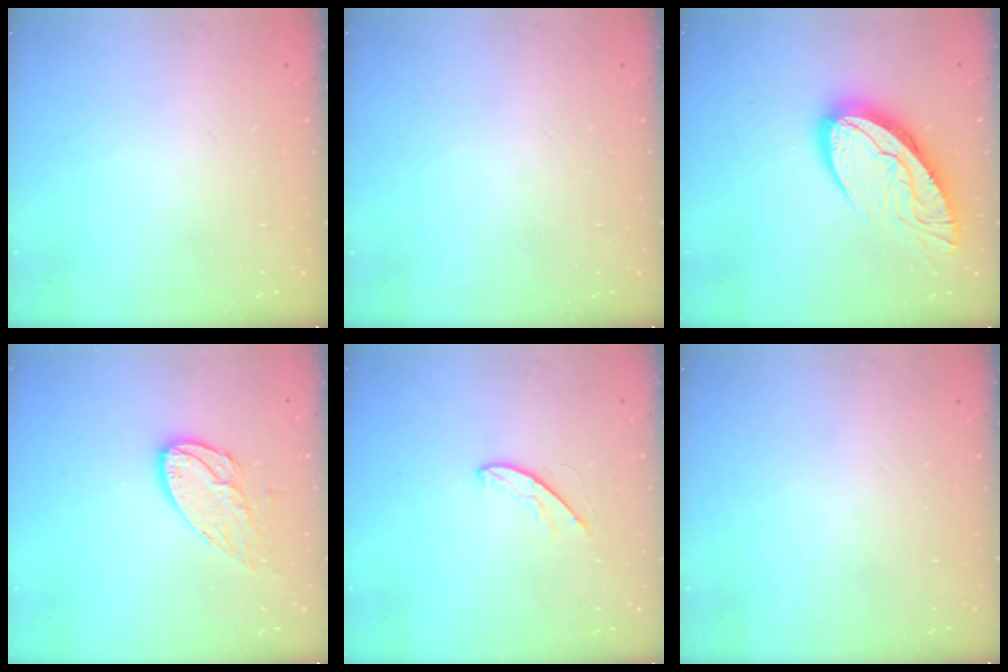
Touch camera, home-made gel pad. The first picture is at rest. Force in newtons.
{"total": 0.0}
{"total": 15.5, "press": 15.4, "slide": 1.3}
{"total": 11.0, "press": 10.9, "slide": 0.9}
{"total": 4.6, "press": 4.6, "slide": 0.3}
{"total": 0.0}